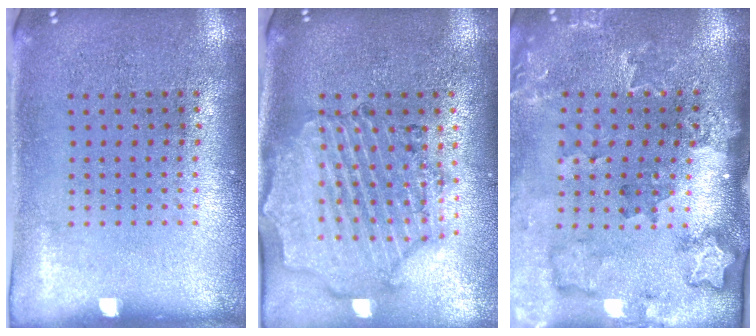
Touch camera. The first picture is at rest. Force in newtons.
{"total": 1.6, "press": 1.6, "slide": 0.4}
{"total": 2.0, "press": 1.9, "slide": 0.4}